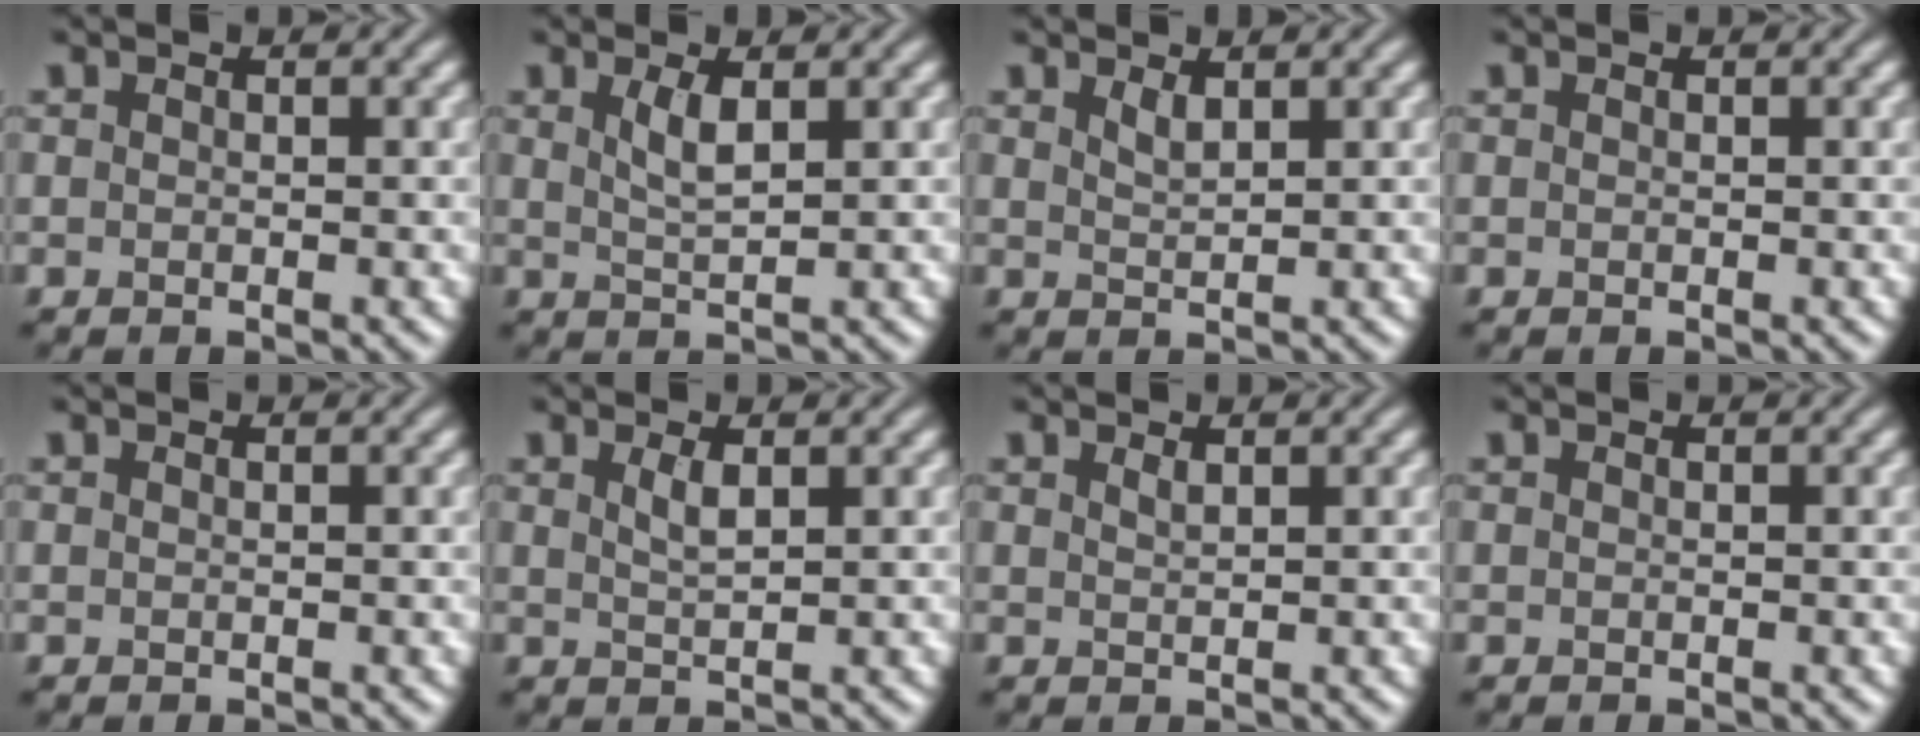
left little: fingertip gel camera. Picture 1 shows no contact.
{"total": 2.2, "force": [0.9, 0.6, 1.9], "torque": [-0.039, -0.002, 0.020]}
{"total": 1.2, "force": [0.9, 0.3, 0.8], "torque": [-0.017, -0.001, 0.019]}
{"total": 0.0}
{"total": 0.0}
{"total": 1.5, "force": [0.7, 0.4, 1.3], "torque": [-0.027, 0.000, 0.015]}
{"total": 0.7, "force": [0.6, 0.1, 0.4], "torque": [-0.006, 0.000, 0.011]}
{"total": 0.0}